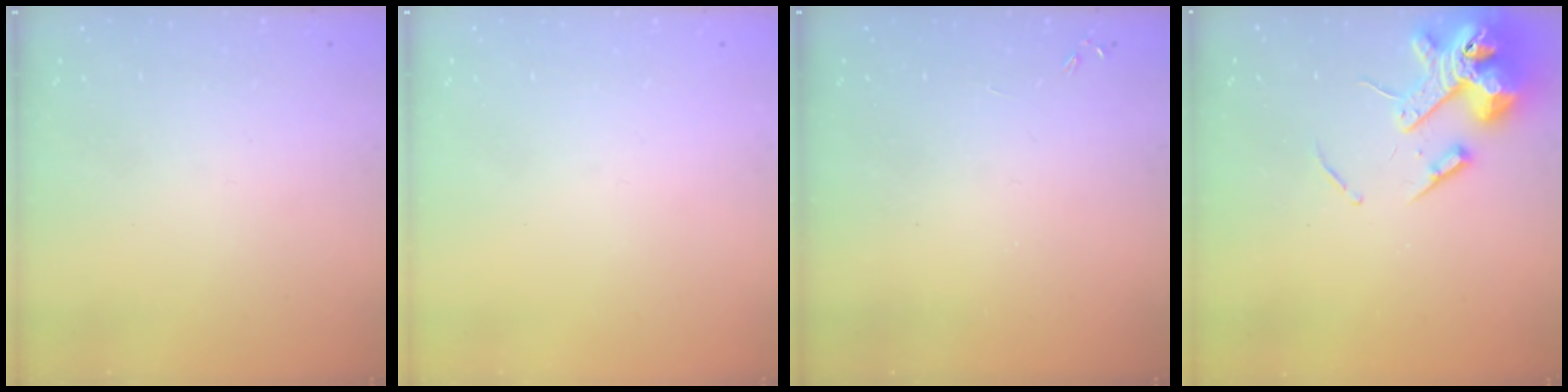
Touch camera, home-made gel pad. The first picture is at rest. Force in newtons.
{"total": 0.0}
{"total": 0.0}
{"total": 14.3, "press": 14.1, "slide": 2.0}